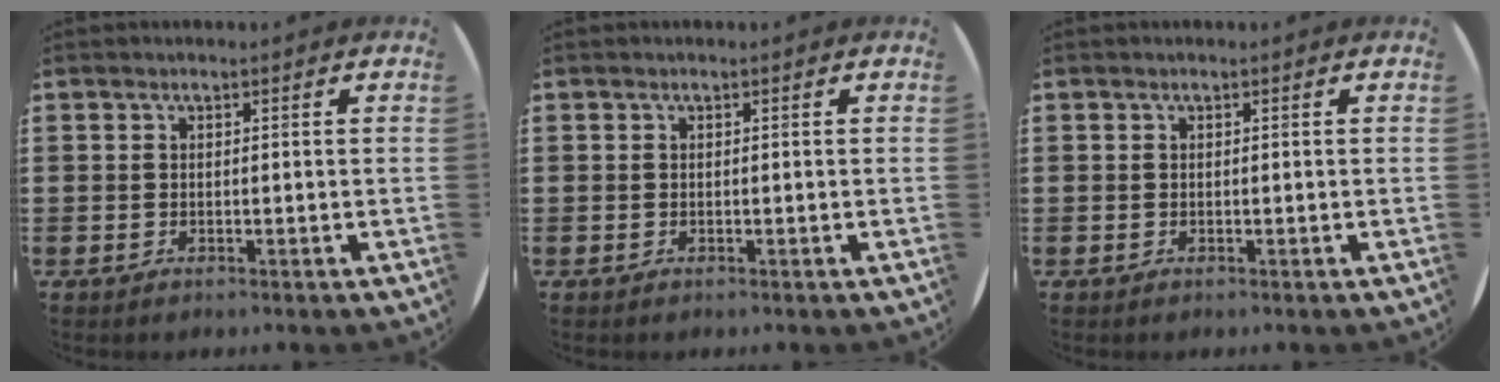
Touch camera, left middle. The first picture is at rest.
{"total": 0.0}
{"total": 0.0}